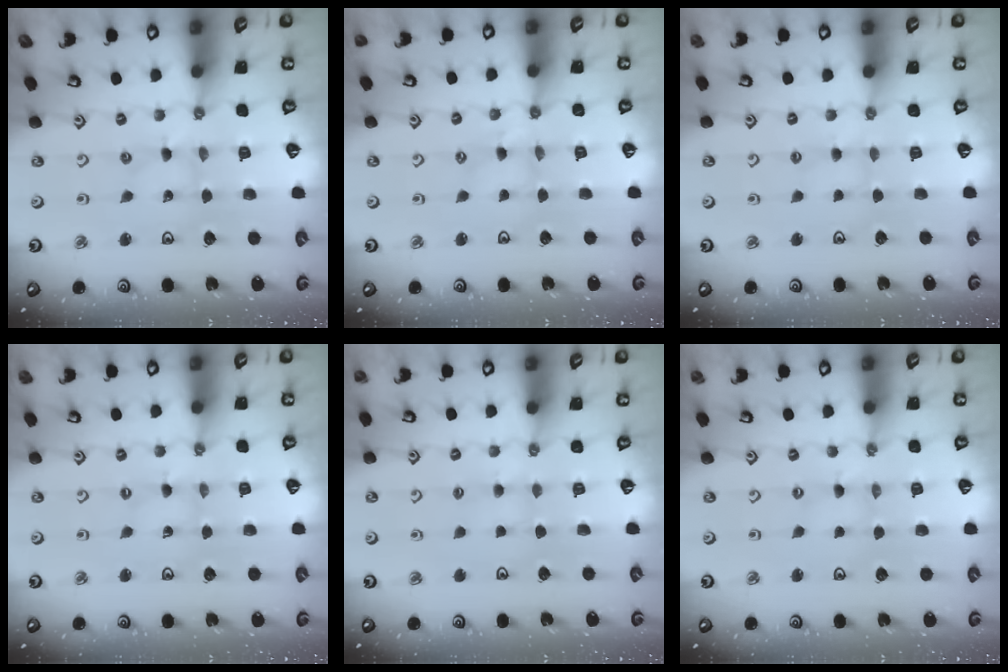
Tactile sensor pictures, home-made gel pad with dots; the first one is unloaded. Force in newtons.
{"total": 1.6, "press": 1.6, "slide": 0.2}
{"total": 1.9, "press": 1.8, "slide": 0.4}
{"total": 0.0}
{"total": 3.5, "press": 3.5, "slide": 0.6}
{"total": 0.0}